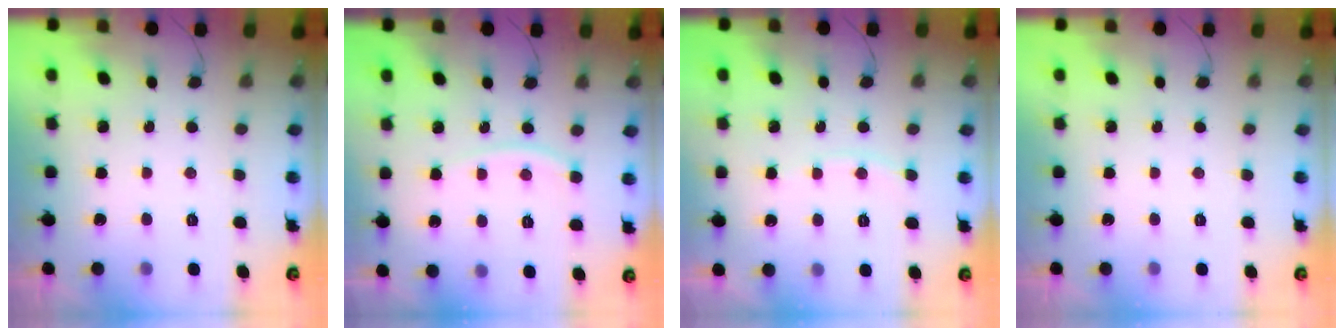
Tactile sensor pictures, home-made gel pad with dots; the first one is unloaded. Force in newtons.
{"total": 6.0, "press": 5.9, "slide": 0.9}
{"total": 3.1, "press": 3.1, "slide": 0.5}
{"total": 0.0}